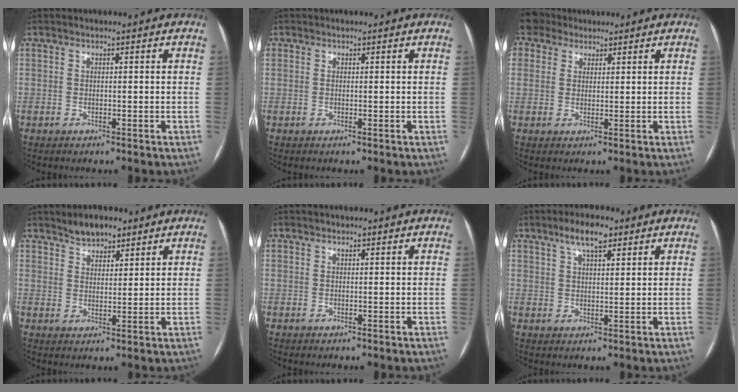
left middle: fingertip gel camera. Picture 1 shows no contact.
{"total": 0.0}
{"total": 4.9, "force": [3.7, 3.2, 0.5], "torque": [-0.017, 0.028, 0.073]}
{"total": 4.3, "force": [3.4, 2.0, 1.6], "torque": [-0.027, 0.006, 0.062]}
{"total": 0.0}
{"total": 5.5, "force": [3.5, 1.7, 3.8], "torque": [-0.071, 0.013, 0.060]}